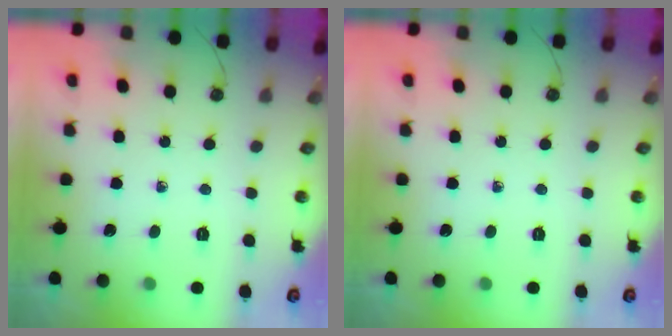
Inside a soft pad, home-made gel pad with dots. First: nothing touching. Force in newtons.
{"total": 0.0}